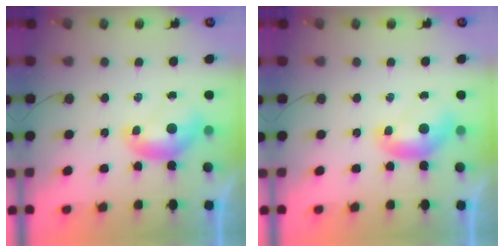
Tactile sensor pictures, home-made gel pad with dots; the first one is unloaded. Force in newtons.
{"total": 0.0}